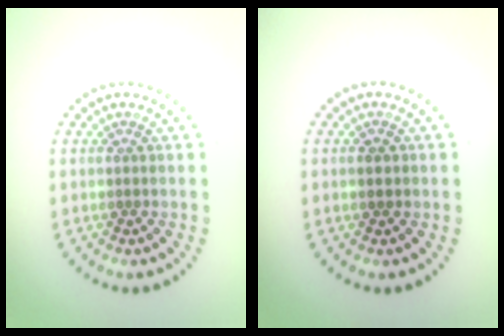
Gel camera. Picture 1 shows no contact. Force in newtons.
{"total": 1.4, "press": 1.4, "slide": 0.1}